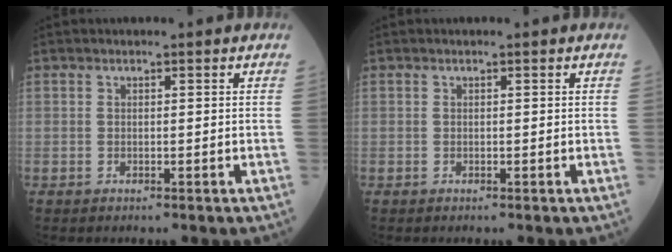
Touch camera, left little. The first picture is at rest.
{"total": 0.0}